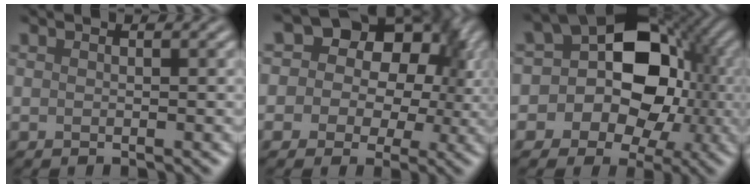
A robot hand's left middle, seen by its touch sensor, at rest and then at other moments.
{"total": 12.3, "force": [4.0, 9.8, 6.3], "torque": [-0.073, 0.049, 0.029]}
{"total": 11.8, "force": [0.3, 9.6, 6.7], "torque": [-0.065, 0.020, -0.024]}